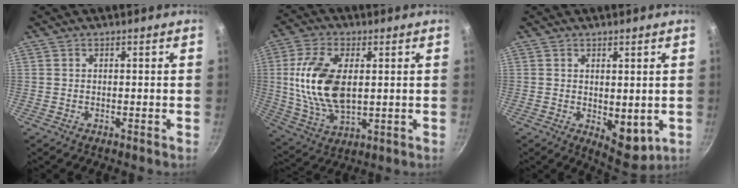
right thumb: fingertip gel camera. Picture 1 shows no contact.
{"total": 15.5, "force": [1.9, 8.6, 12.7], "torque": [-0.239, -0.005, 0.042]}
{"total": 6.7, "force": [0.0, 3.6, 5.6], "torque": [-0.057, -0.019, 0.011]}